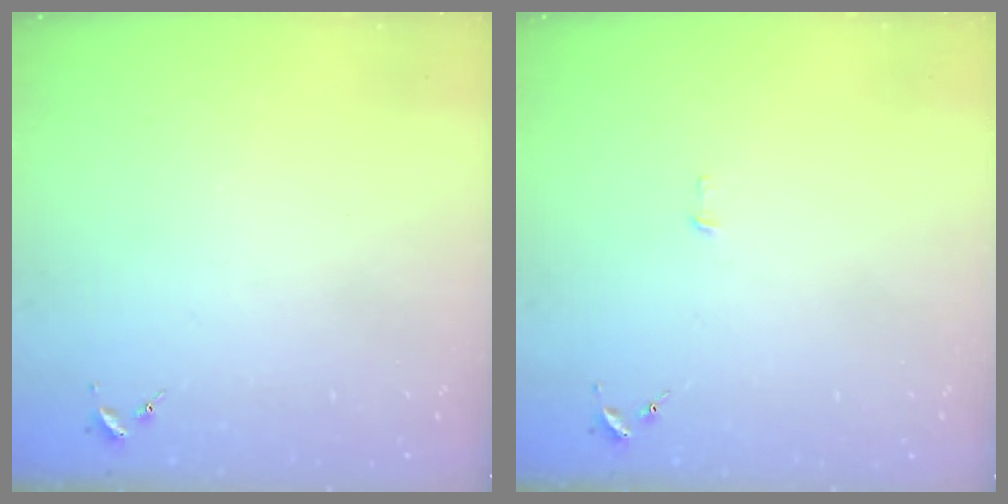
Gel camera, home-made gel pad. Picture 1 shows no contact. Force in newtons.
{"total": 2.1, "press": 2.1, "slide": 0.2}